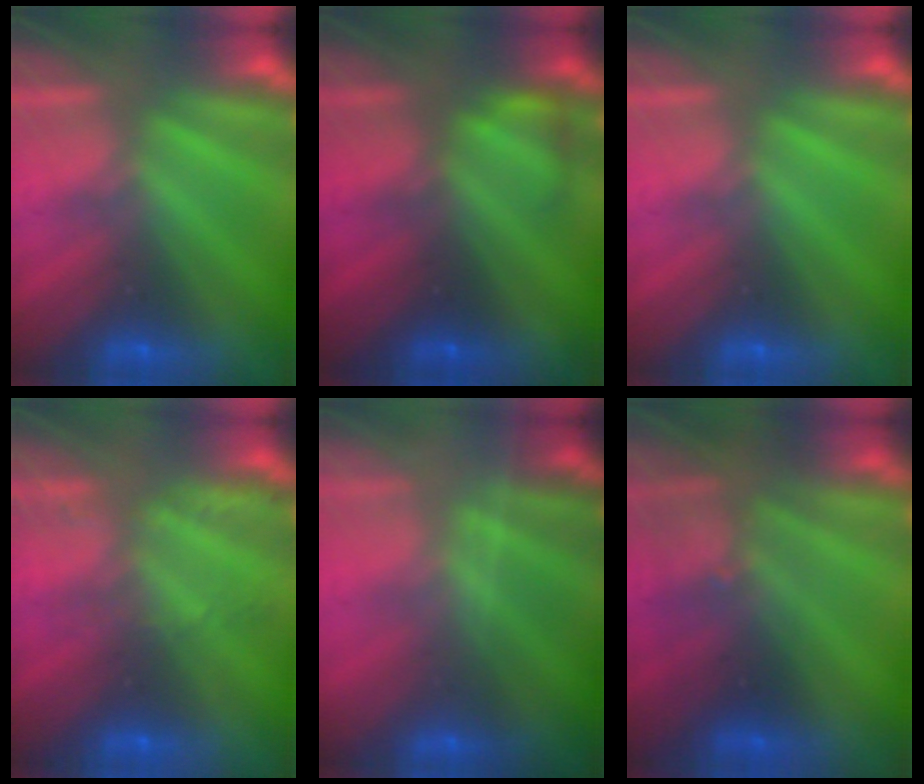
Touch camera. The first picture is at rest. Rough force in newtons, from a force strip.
{"total": 2.3}
{"total": 0.0}
{"total": 2.1}
{"total": 1.7}
{"total": 3.0}